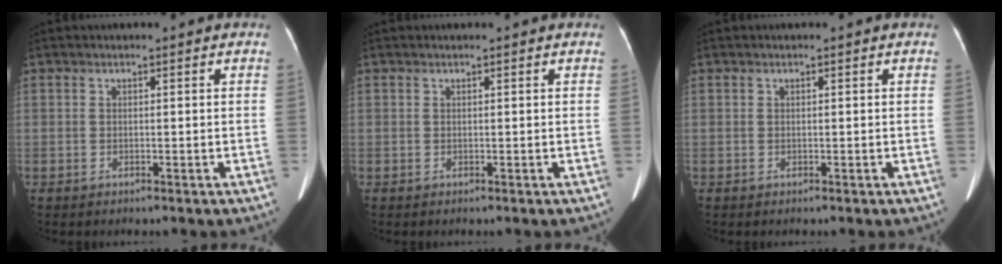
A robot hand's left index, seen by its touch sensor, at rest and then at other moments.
{"total": 0.7, "force": [0.6, 0.0, 0.2], "torque": [-0.007, 0.006, 0.005]}
{"total": 0.0}